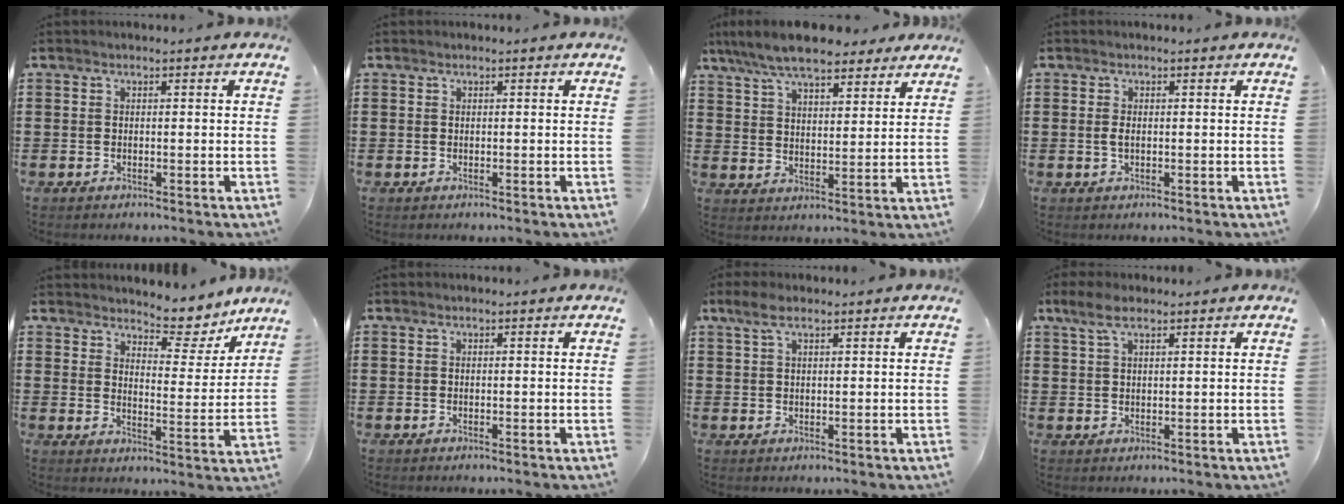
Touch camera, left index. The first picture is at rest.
{"total": 0.0}
{"total": 9.0, "force": [7.8, 2.3, 3.9], "torque": [-0.103, -0.014, 0.144]}
{"total": 1.3, "force": [0.0, 0.5, 1.2], "torque": [-0.031, -0.001, -0.003]}
{"total": 5.8, "force": [5.5, 1.1, 1.1], "torque": [-0.019, -0.049, 0.090]}
{"total": 0.0}
{"total": 3.1, "force": [1.6, 1.1, 2.4], "torque": [-0.051, 0.004, 0.029]}
{"total": 4.7, "force": [2.9, 1.4, 3.5], "torque": [-0.073, 0.005, 0.055]}